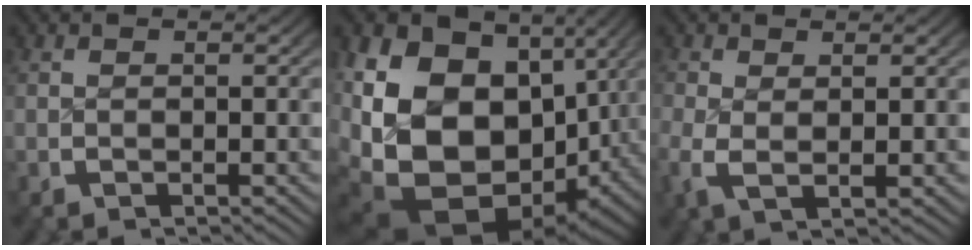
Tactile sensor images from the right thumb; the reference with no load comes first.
{"total": 24.1, "force": [-2.5, 17.7, 16.1], "torque": [-0.349, -0.084, -0.008]}
{"total": 2.2, "force": [0.2, 1.2, 1.8], "torque": [-0.043, -0.015, 0.012]}